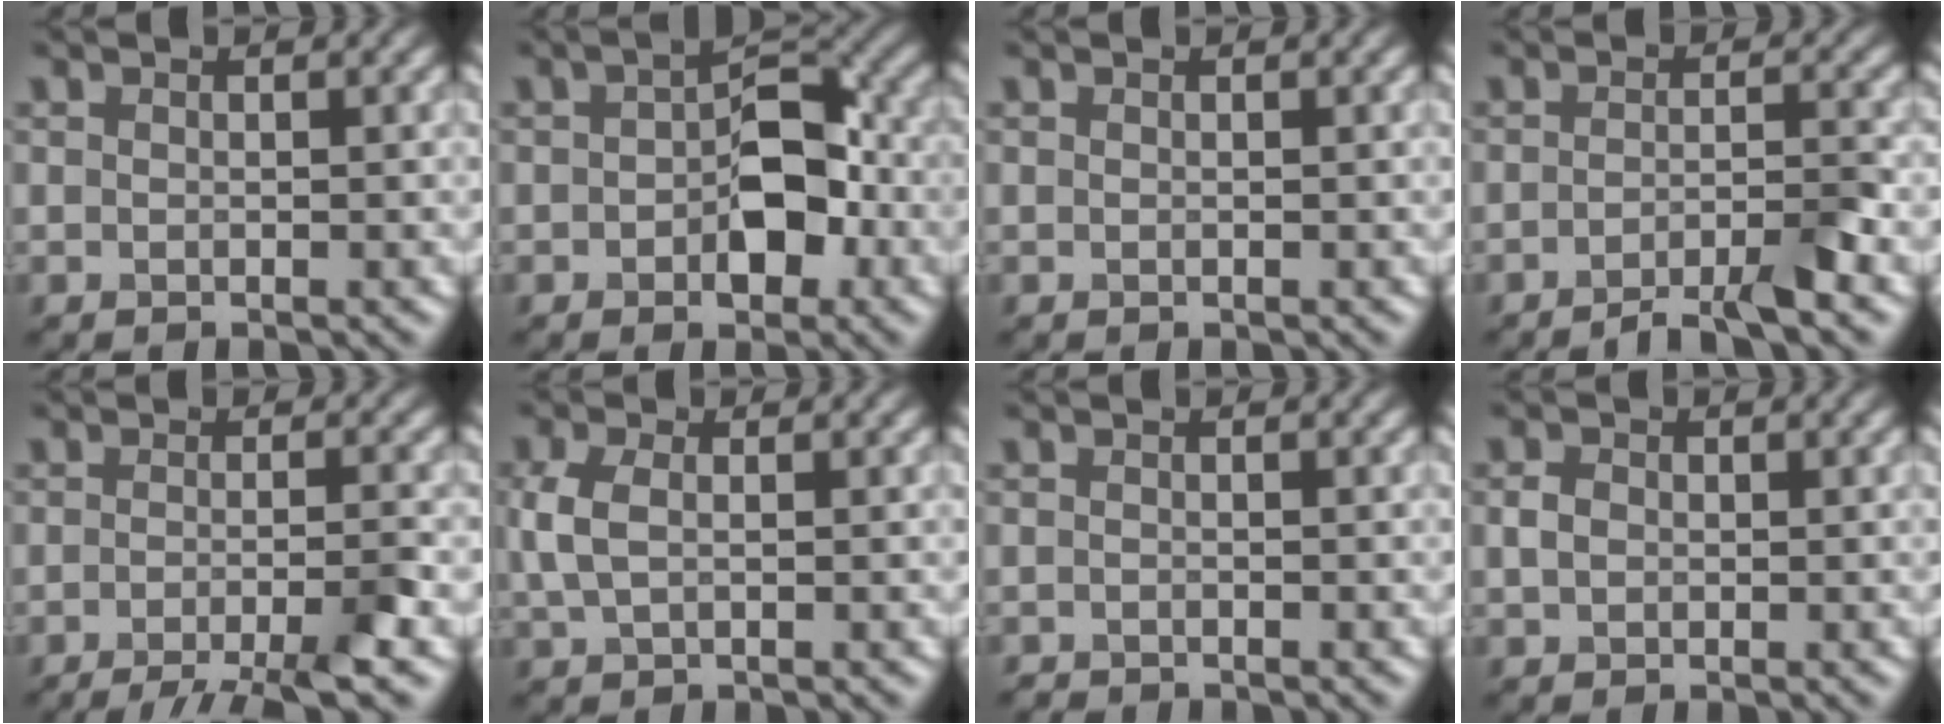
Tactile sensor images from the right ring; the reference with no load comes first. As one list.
[{"total": 5.5, "force": [-0.9, 3.2, 4.4], "torque": [-0.053, 0.007, -0.017]}, {"total": 0.0}, {"total": 4.0, "force": [-2.7, 0.6, 2.8], "torque": [-0.036, 0.006, -0.054]}, {"total": 6.1, "force": [-3.7, 1.2, 4.7], "torque": [-0.058, -0.004, -0.067]}, {"total": 2.9, "force": [0.4, 1.7, 2.2], "torque": [-0.058, 0.004, 0.006]}, {"total": 0.8, "force": [-0.8, 0.1, 0.0], "torque": [0.002, -0.006, -0.017]}, {"total": 1.4, "force": [0.1, 1.1, 0.8], "torque": [-0.015, 0.002, -0.002]}]